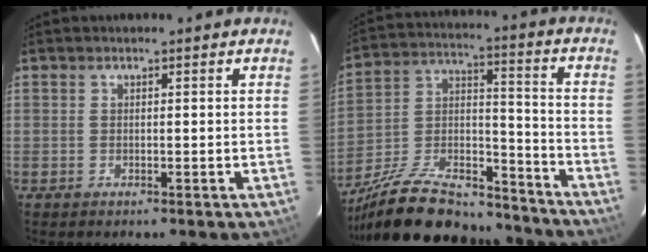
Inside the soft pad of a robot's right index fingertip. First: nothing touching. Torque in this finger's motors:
{"motor_torque": [0.75, -0.69, 0.70, 0.18]}